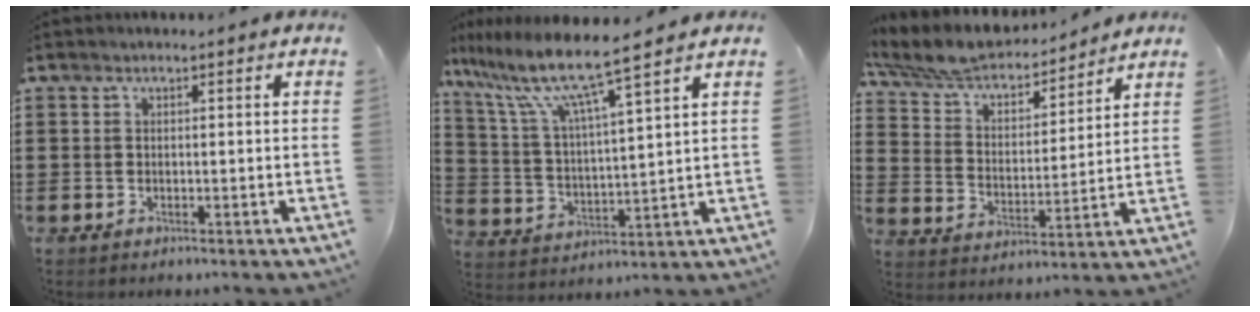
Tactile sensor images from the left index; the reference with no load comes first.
{"total": 9.3, "force": [7.4, -0.1, 5.6], "torque": [-0.140, -0.045, 0.119]}
{"total": 7.1, "force": [6.4, 1.6, 2.6], "torque": [-0.078, -0.040, 0.112]}